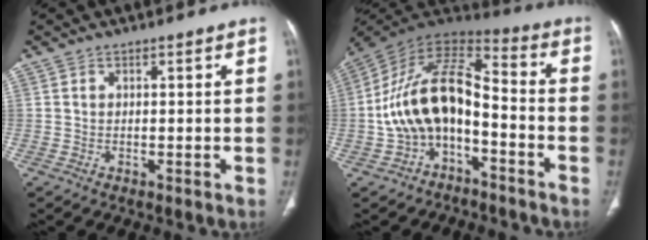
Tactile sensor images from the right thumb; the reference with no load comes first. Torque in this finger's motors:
{"motor_torque": [-0.29, 0.97, 1.71, -1.06, 0.56]}